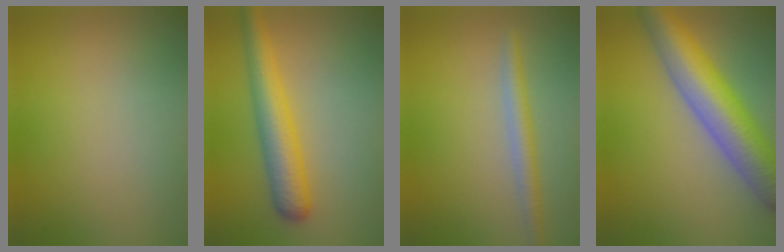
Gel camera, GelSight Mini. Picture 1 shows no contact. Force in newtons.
{"total": 5.1, "press": 5.1, "slide": 0.1}
{"total": 2.3, "press": 2.3, "slide": 0.1}
{"total": 8.6, "press": 8.6, "slide": 0.3}